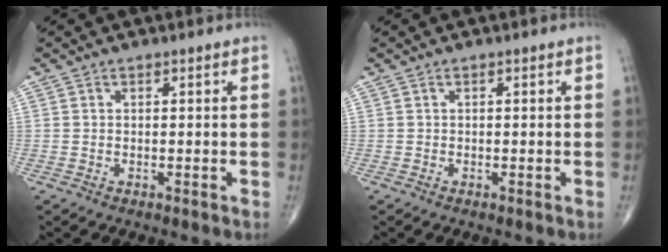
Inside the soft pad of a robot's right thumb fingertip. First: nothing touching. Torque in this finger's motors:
{"motor_torque": [-0.22, 0.01, -0.15, 0.01, -0.02]}